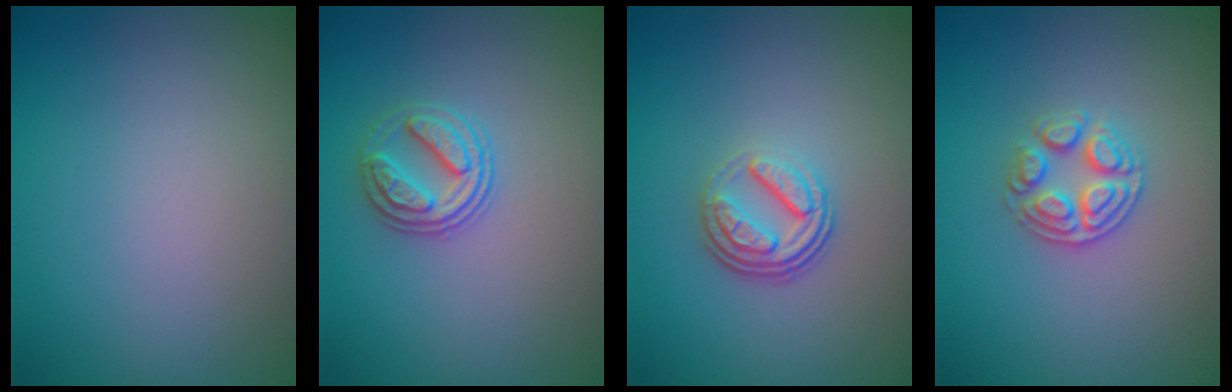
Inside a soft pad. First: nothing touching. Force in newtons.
{"total": 2.7, "press": 2.6, "slide": 0.9}
{"total": 3.7, "press": 2.6, "slide": 2.6}
{"total": 2.9, "press": 2.7, "slide": 1.0}